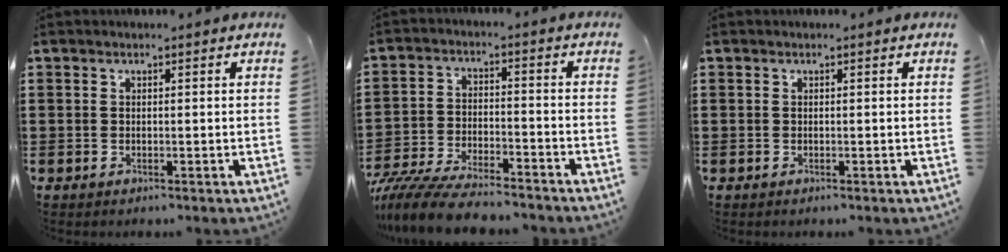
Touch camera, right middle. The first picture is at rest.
{"total": 8.1, "force": [-7.6, 0.8, 2.5], "torque": [-0.056, 0.005, -0.149]}
{"total": 0.0}